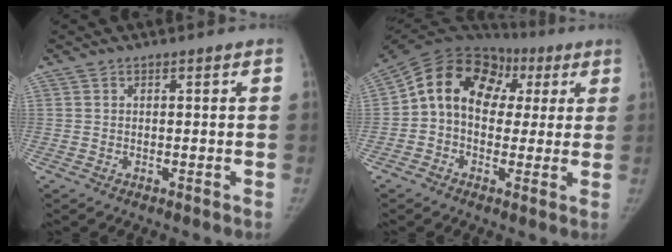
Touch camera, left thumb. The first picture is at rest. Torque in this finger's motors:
{"motor_torque": [-0.60, 1.24, 0.86, 0.88, 0.11]}